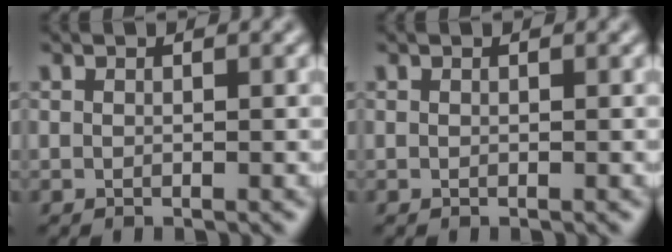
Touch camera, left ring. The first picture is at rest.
{"total": 0.0}